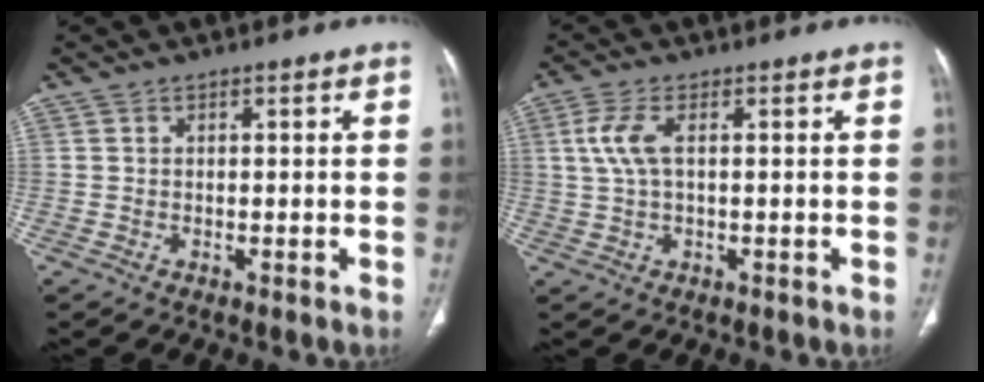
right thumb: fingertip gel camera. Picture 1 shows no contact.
{"total": 5.1, "force": [1.1, 2.0, 4.6], "torque": [-0.125, 0.010, 0.023]}